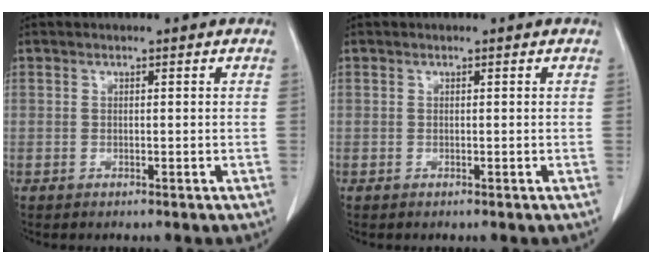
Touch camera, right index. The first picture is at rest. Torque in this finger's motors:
{"motor_torque": [0.00, 0.00, 0.00, 0.00]}